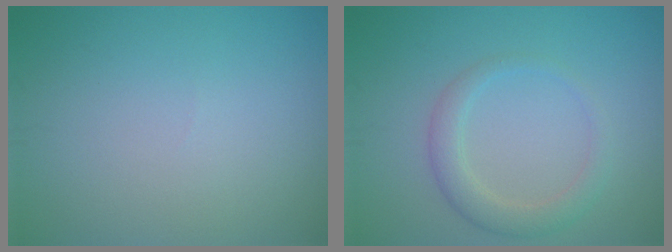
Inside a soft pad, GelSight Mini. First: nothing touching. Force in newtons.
{"total": 2.6, "press": 2.6, "slide": 0.4}